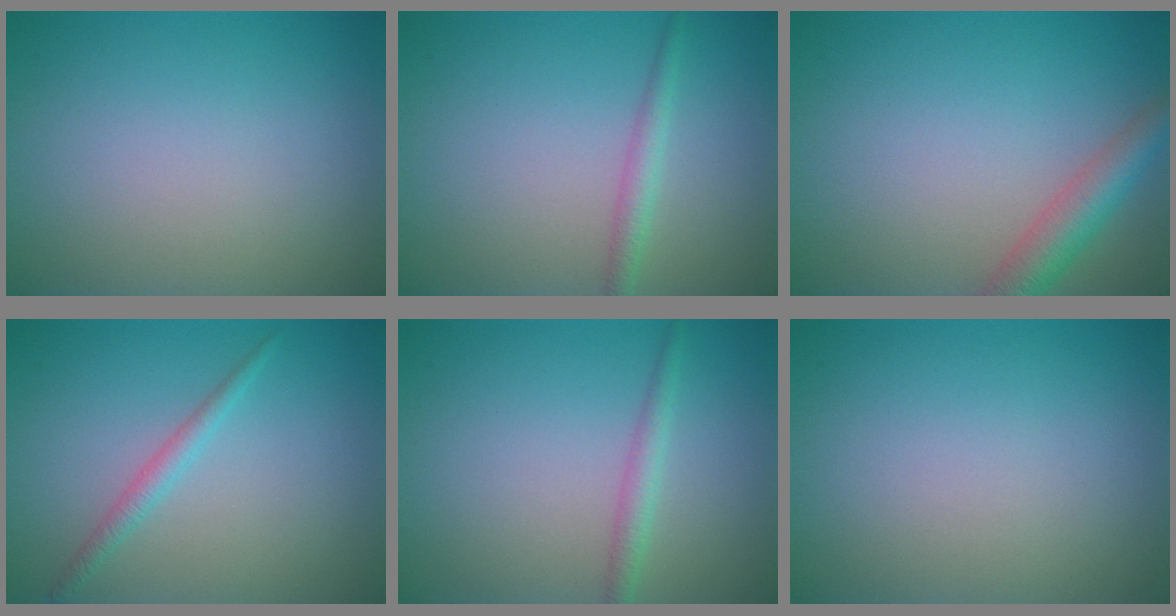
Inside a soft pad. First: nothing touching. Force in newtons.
{"total": 1.7, "press": 1.7, "slide": 0.0}
{"total": 3.7, "press": 3.7, "slide": 0.2}
{"total": 1.5, "press": 1.5, "slide": 0.0}
{"total": 1.7, "press": 1.7, "slide": 0.0}
{"total": 0.0}